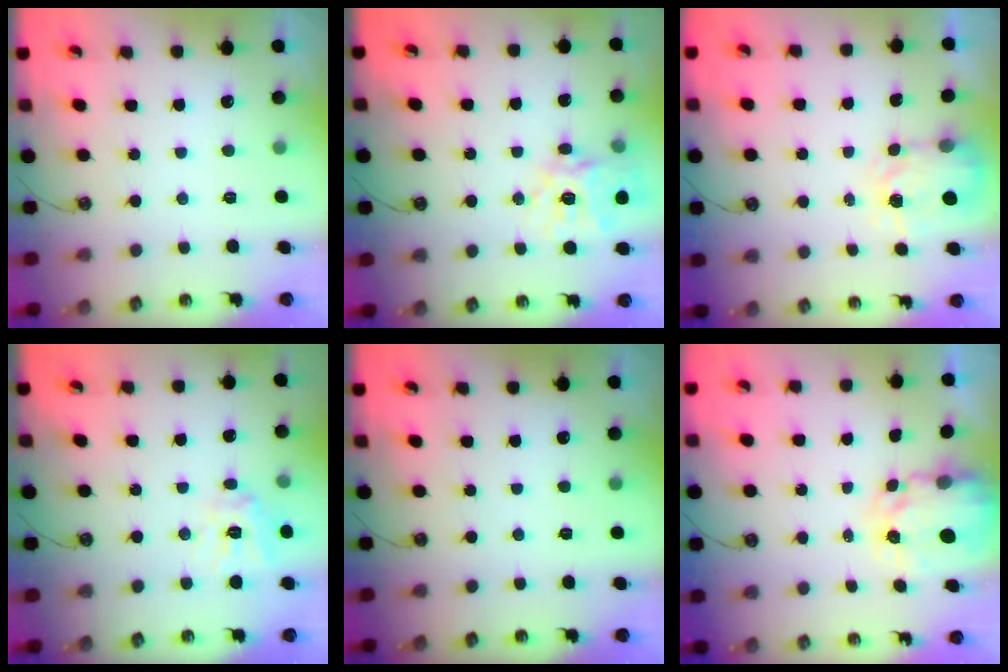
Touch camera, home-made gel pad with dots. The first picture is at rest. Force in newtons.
{"total": 16.0, "press": 16.0, "slide": 1.5}
{"total": 3.6, "press": 3.6, "slide": 0.4}
{"total": 11.9, "press": 11.8, "slide": 1.1}
{"total": 0.0}
{"total": 4.2, "press": 4.2, "slide": 0.3}